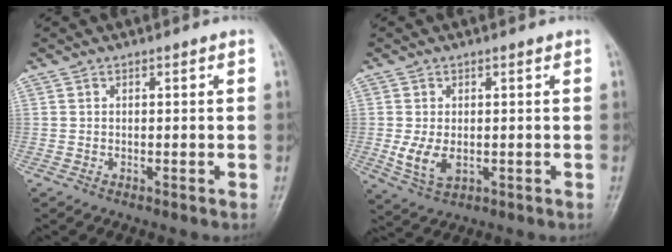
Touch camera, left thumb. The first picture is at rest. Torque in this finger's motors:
{"motor_torque": [-0.16, 0.23, 0.17, -0.07, 0.02]}